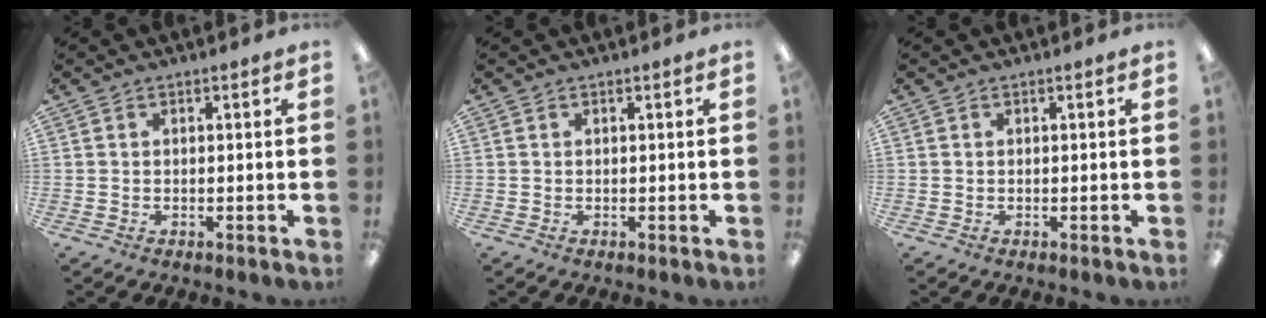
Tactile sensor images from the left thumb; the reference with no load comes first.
{"total": 0.0}
{"total": 0.0}